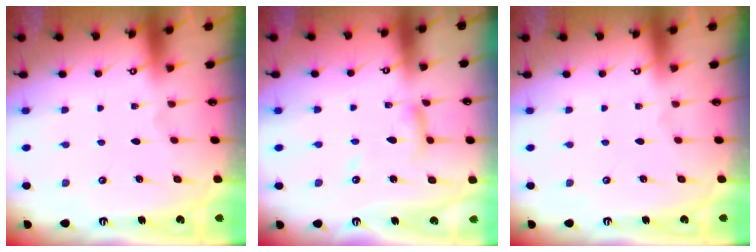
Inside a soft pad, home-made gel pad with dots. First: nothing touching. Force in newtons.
{"total": 8.0, "press": 8.0, "slide": 0.7}
{"total": 0.0}